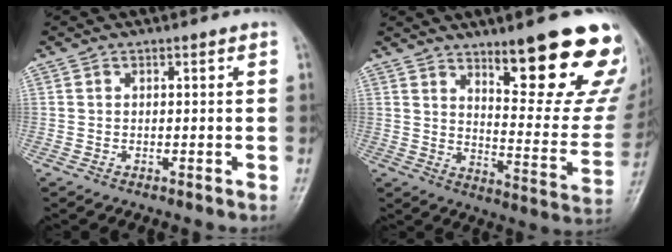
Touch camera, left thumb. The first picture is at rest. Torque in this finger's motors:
{"motor_torque": [0.88, 0.28, 1.45, -1.32, 0.19]}